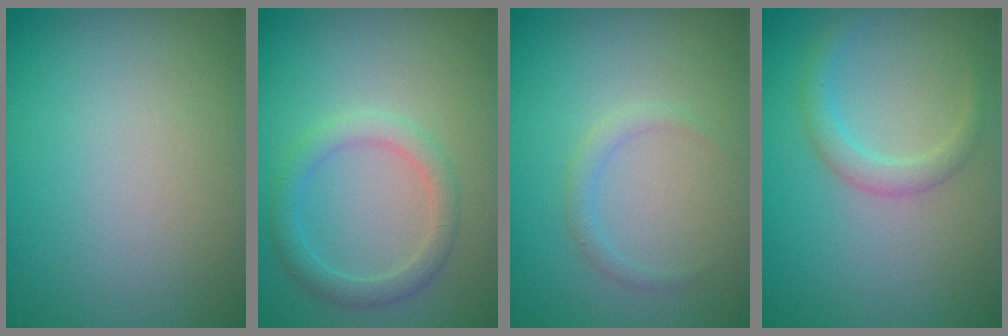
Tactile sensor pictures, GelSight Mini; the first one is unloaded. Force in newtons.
{"total": 2.4, "press": 2.4, "slide": 0.1}
{"total": 1.0, "press": 1.0, "slide": 0.0}
{"total": 1.9, "press": 1.9, "slide": 0.2}